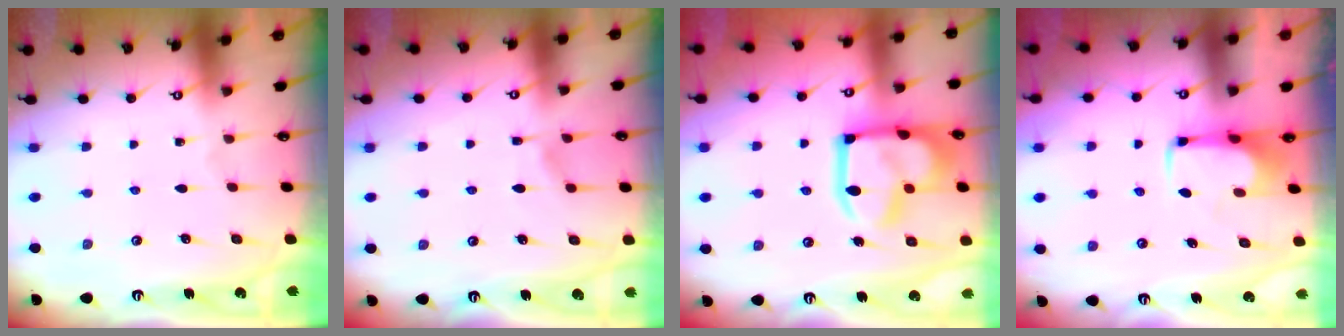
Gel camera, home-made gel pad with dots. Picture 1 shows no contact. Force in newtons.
{"total": 5.4, "press": 5.4, "slide": 0.6}
{"total": 13.5, "press": 13.4, "slide": 1.7}
{"total": 1.6, "press": 1.5, "slide": 0.3}